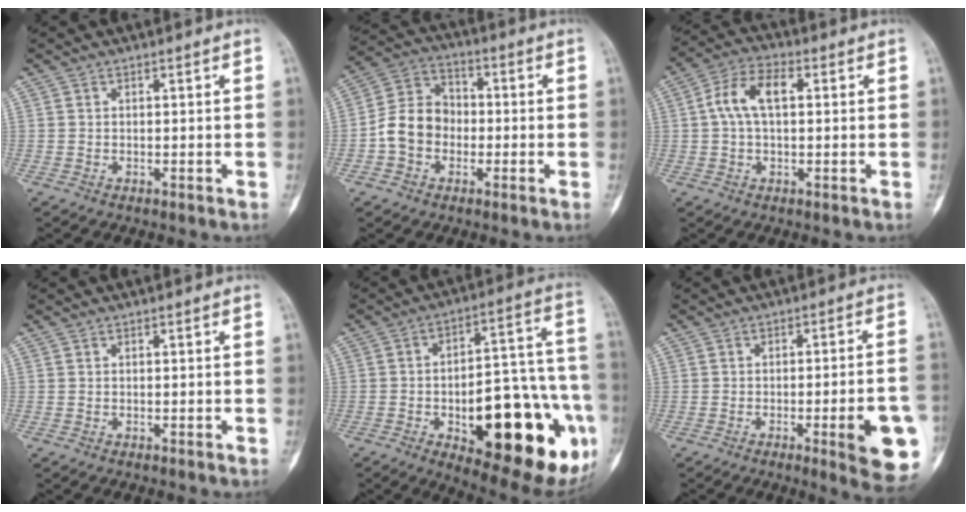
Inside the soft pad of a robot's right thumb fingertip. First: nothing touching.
{"total": 9.8, "force": [-2.0, 8.0, 5.2], "torque": [-0.080, 0.039, -0.049]}
{"total": 8.1, "force": [1.3, 4.3, 6.7], "torque": [-0.133, 0.027, 0.018]}
{"total": 0.0}
{"total": 31.2, "force": [-10.5, 12.1, 26.8], "torque": [-0.297, 0.040, -0.127]}
{"total": 12.6, "force": [-4.1, 2.1, 11.7], "torque": [-0.130, 0.008, -0.050]}